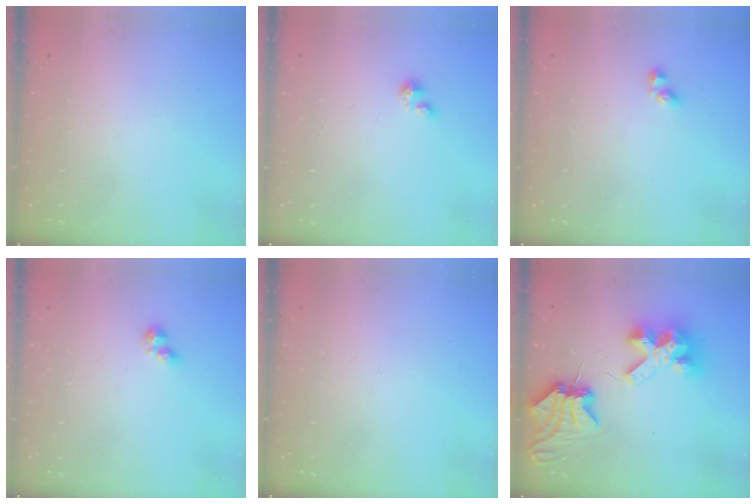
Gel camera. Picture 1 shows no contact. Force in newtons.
{"total": 0.7, "press": 0.7, "slide": 0.2}
{"total": 3.0, "press": 3.0, "slide": 0.4}
{"total": 2.7, "press": 2.7, "slide": 0.5}
{"total": 0.0}
{"total": 12.2, "press": 12.1, "slide": 1.7}